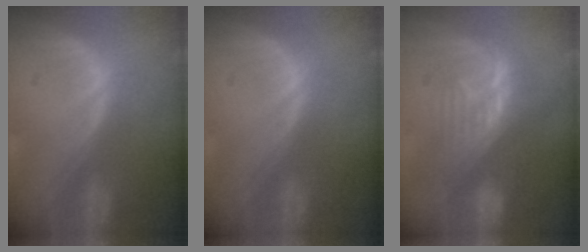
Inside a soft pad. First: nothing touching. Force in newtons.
{"total": 0.0}
{"total": 8.3, "press": 8.1, "slide": 1.9}